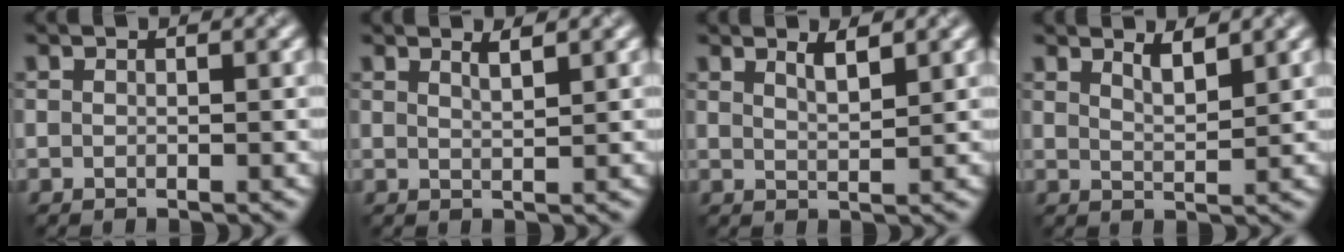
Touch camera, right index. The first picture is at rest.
{"total": 0.8, "force": [0.8, 0.0, 0.2], "torque": [-0.002, 0.008, 0.016]}
{"total": 1.1, "force": [0.9, 0.1, 0.6], "torque": [-0.010, 0.004, 0.023]}
{"total": 1.4, "force": [1.3, 0.0, 0.5], "torque": [-0.009, 0.003, 0.031]}